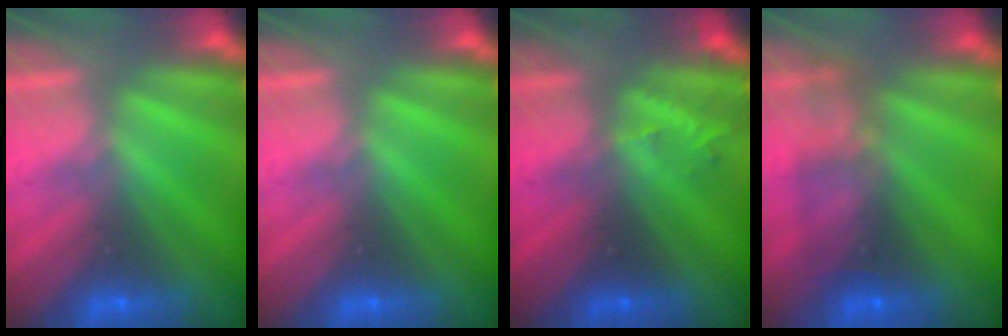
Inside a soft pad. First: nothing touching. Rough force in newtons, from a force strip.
{"total": 0.0}
{"total": 2.7}
{"total": 8.6}